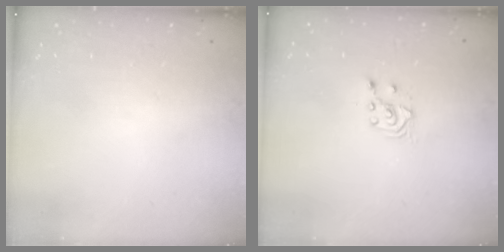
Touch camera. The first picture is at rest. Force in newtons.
{"total": 2.5, "press": 2.4, "slide": 0.7}